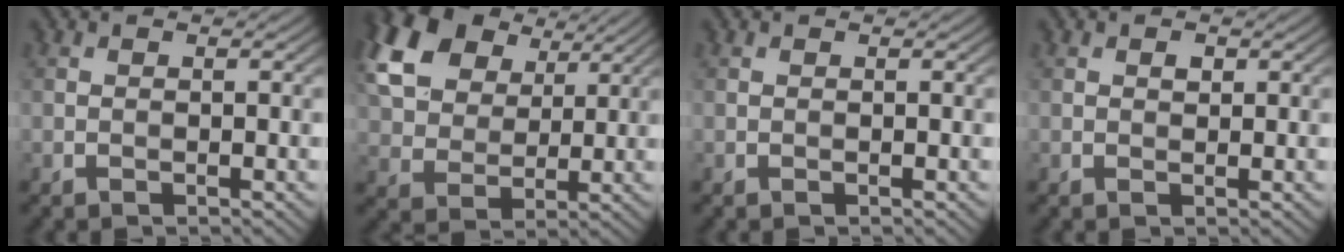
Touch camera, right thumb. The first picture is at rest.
{"total": 16.2, "force": [8.0, 10.7, 9.2], "torque": [-0.240, 0.047, 0.151]}
{"total": 0.0}
{"total": 0.9, "force": [0.3, 0.6, 0.6], "torque": [-0.010, -0.003, 0.005]}